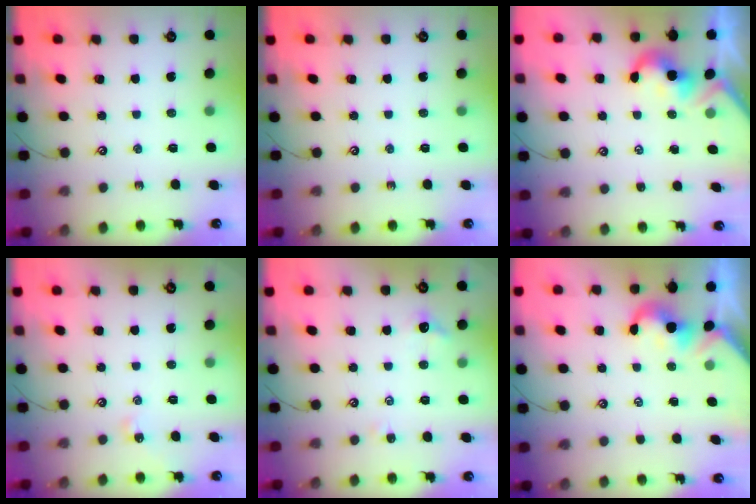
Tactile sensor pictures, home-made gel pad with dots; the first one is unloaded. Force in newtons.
{"total": 0.0}
{"total": 2.1, "press": 2.0, "slide": 0.5}
{"total": 3.9, "press": 3.8, "slide": 0.6}
{"total": 1.9, "press": 1.8, "slide": 0.6}
{"total": 0.6, "press": 0.5, "slide": 0.3}